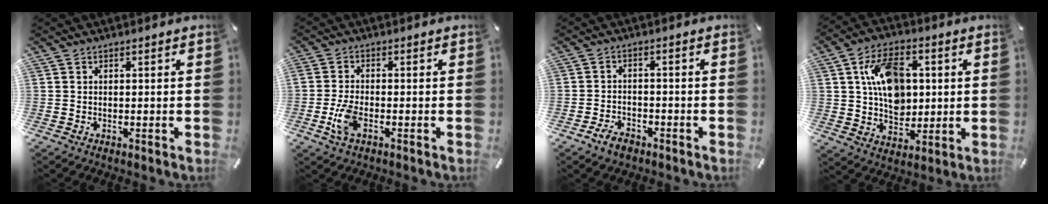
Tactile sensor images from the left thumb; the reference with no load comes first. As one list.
[{"total": 5.8, "force": [-1.9, 2.6, 4.8], "torque": [-0.112, -0.006, -0.036]}, {"total": 4.4, "force": [-3.1, 2.5, 1.9], "torque": [-0.040, 0.016, -0.059]}, {"total": 13.5, "force": [2.5, 9.8, 8.9], "torque": [-0.141, 0.014, 0.051]}]